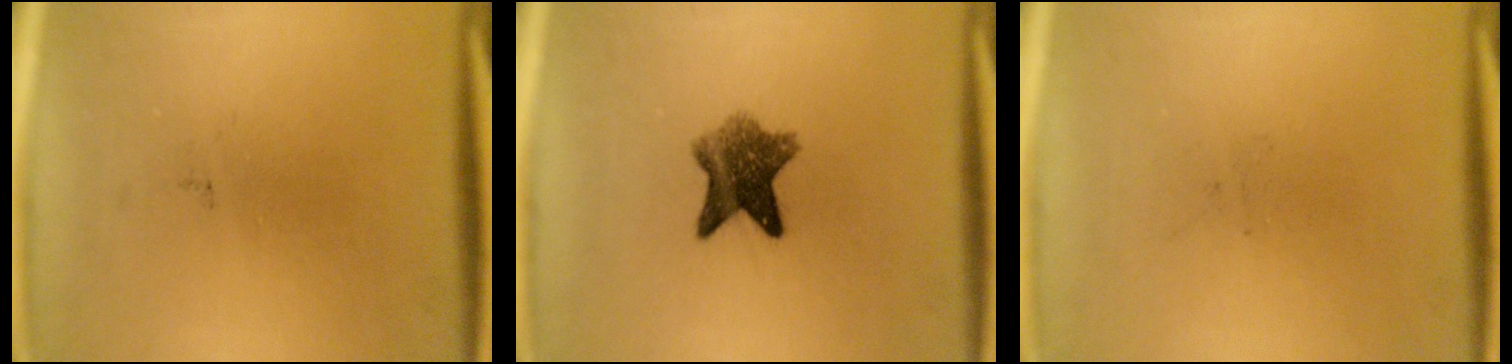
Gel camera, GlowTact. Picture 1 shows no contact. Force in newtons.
{"total": 6.8}
{"total": 0.0}